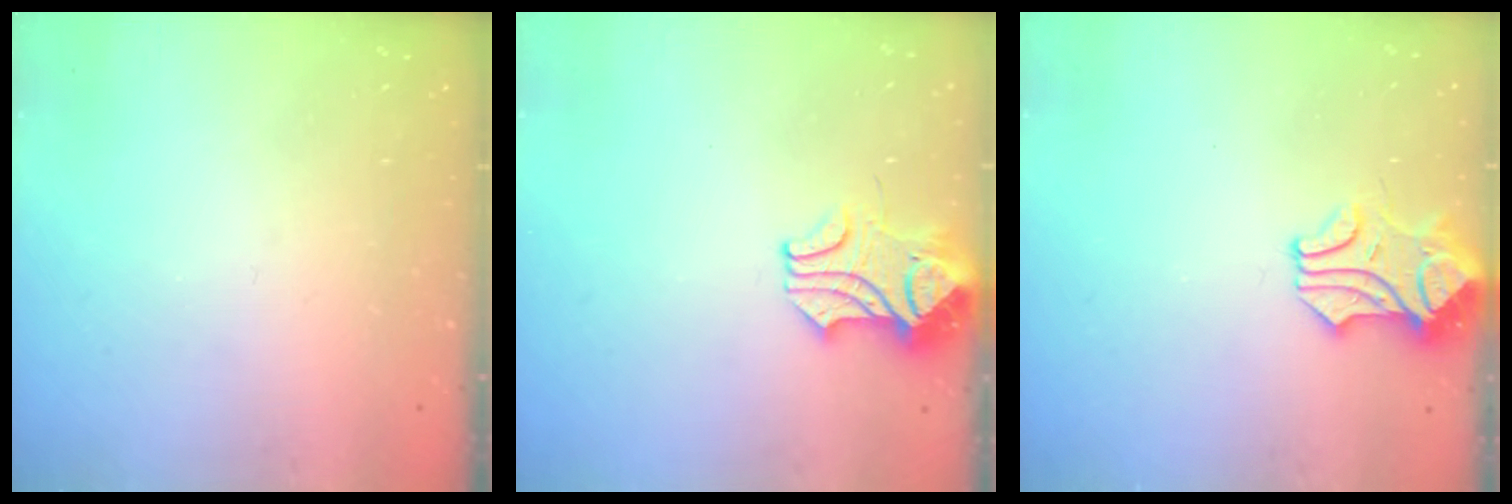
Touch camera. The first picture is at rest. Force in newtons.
{"total": 2.4, "press": 2.2, "slide": 1.0}
{"total": 0.5, "press": 0.5, "slide": 0.1}